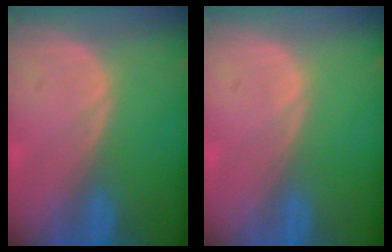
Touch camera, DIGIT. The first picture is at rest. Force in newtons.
{"total": 0.0}